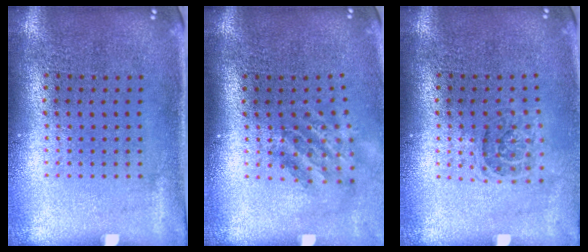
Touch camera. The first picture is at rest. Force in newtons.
{"total": 1.7, "press": 1.2, "slide": 1.2}
{"total": 1.2, "press": 1.0, "slide": 0.7}